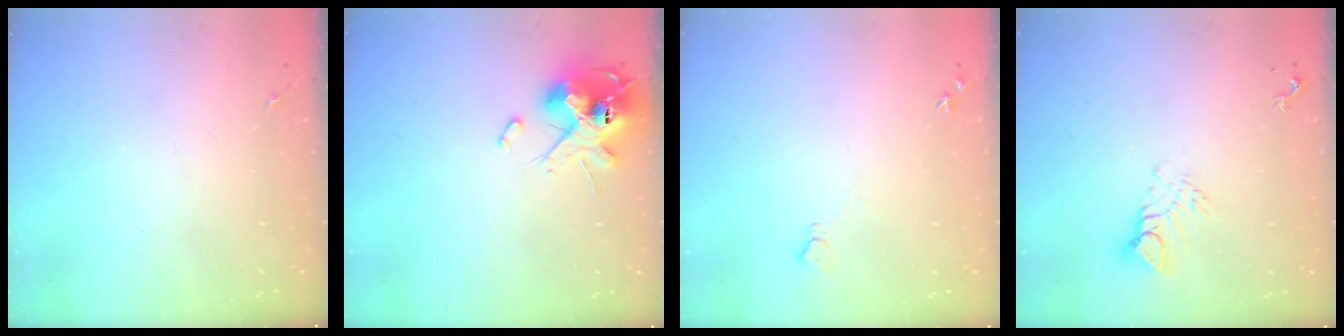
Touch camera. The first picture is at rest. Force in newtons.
{"total": 13.9, "press": 13.8, "slide": 1.3}
{"total": 5.5, "press": 5.5, "slide": 0.7}
{"total": 6.8, "press": 6.8, "slide": 0.5}